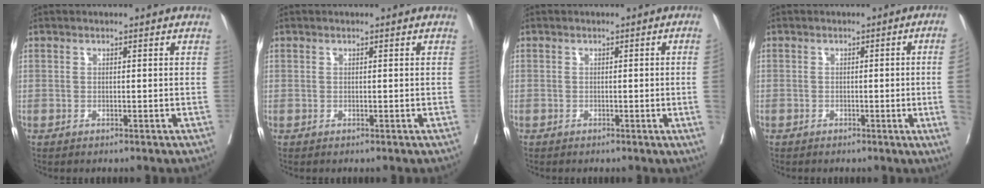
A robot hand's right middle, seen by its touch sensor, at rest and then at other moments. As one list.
[{"total": 0.0}, {"total": 2.7, "force": [-0.4, -1.2, 2.4], "torque": [-0.029, -0.003, -0.004]}, {"total": 6.0, "force": [-0.9, -2.0, 5.6], "torque": [-0.054, -0.011, -0.013]}]